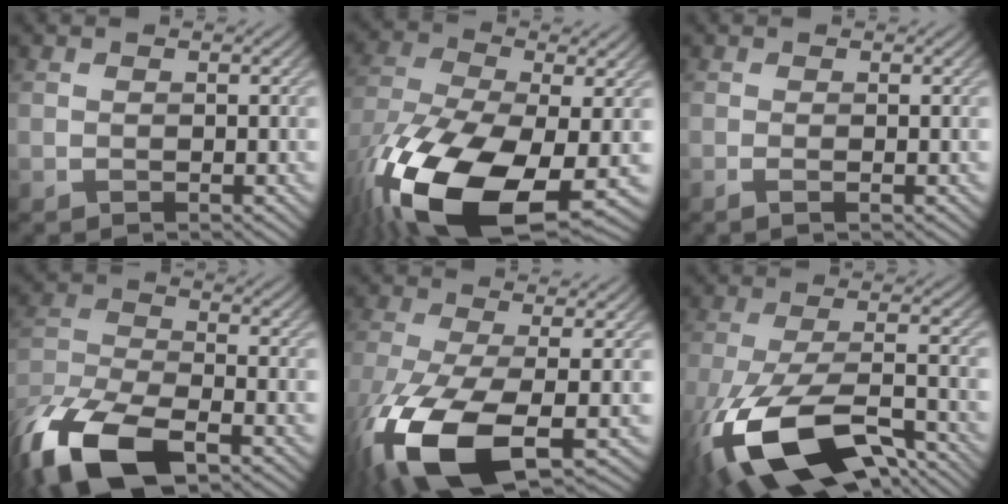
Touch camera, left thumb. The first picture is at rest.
{"total": 19.0, "force": [-8.3, 9.0, 14.6], "torque": [-0.342, -0.052, -0.137]}
{"total": 1.1, "force": [-0.3, 0.1, 1.1], "torque": [-0.021, -0.004, -0.010]}
{"total": 13.2, "force": [-8.5, 5.4, 8.6], "torque": [-0.200, -0.025, -0.173]}
{"total": 14.1, "force": [-5.1, 5.4, 11.9], "torque": [-0.285, -0.040, -0.086]}
{"total": 17.3, "force": [-8.7, 7.0, 13.2], "torque": [-0.298, -0.046, -0.146]}